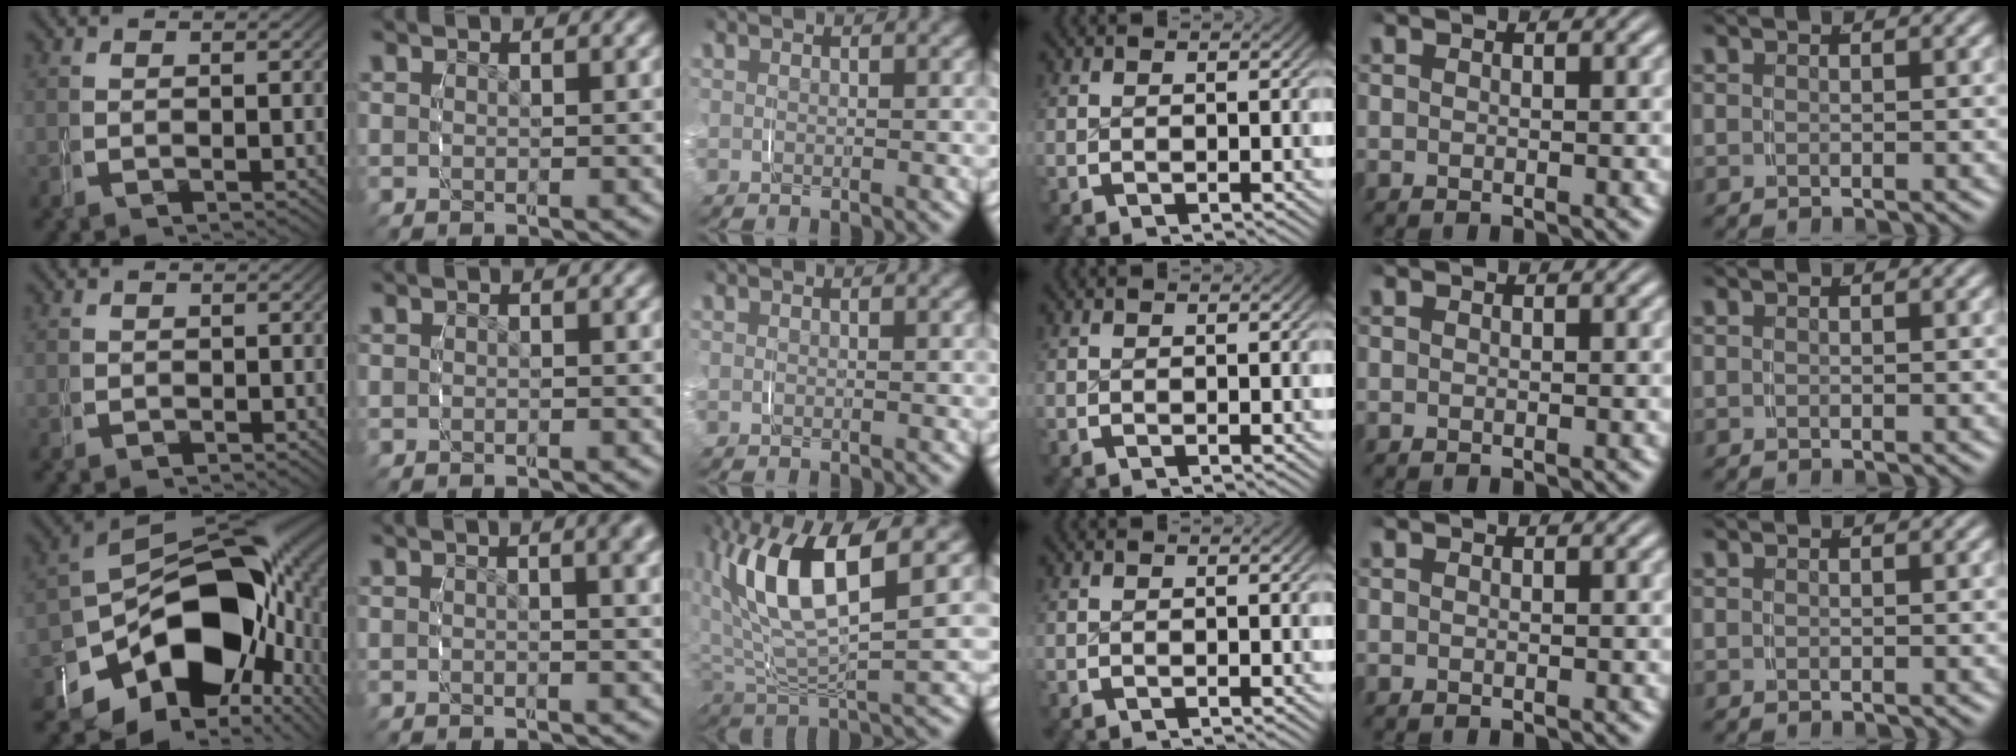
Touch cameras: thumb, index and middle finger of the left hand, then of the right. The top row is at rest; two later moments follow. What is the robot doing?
{"motion": "grasp_and_lifting", "object": "keyboard"}